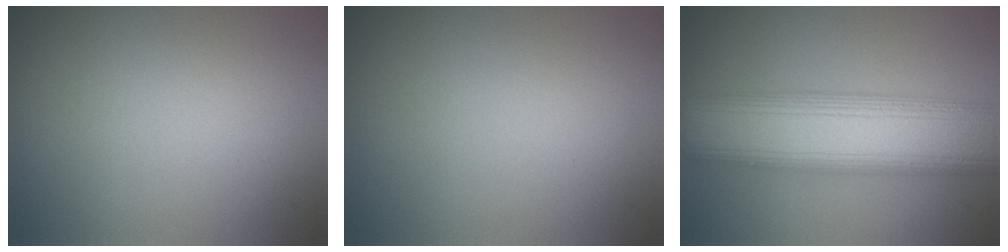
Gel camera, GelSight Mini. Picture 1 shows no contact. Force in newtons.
{"total": 0.0}
{"total": 11.4, "press": 11.4, "slide": 0.2}